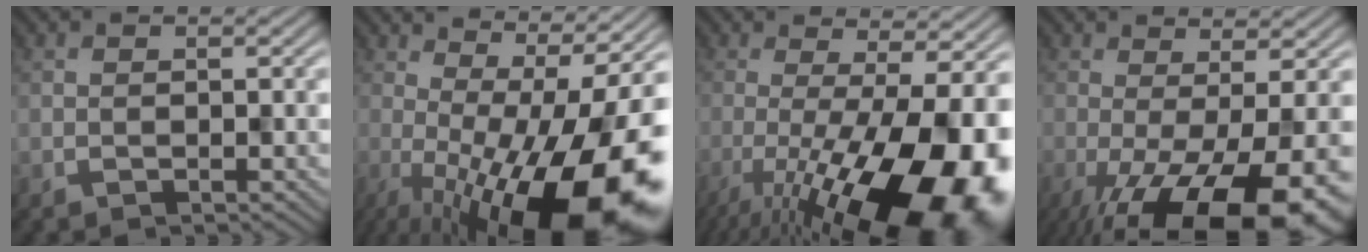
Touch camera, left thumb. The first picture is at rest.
{"total": 18.6, "force": [-3.9, 6.8, 16.9], "torque": [-0.222, -0.015, -0.050]}
{"total": 17.6, "force": [-6.3, 5.6, 15.4], "torque": [-0.229, -0.028, -0.091]}
{"total": 14.7, "force": [-6.1, 4.6, 12.6], "torque": [-0.198, -0.026, -0.075]}